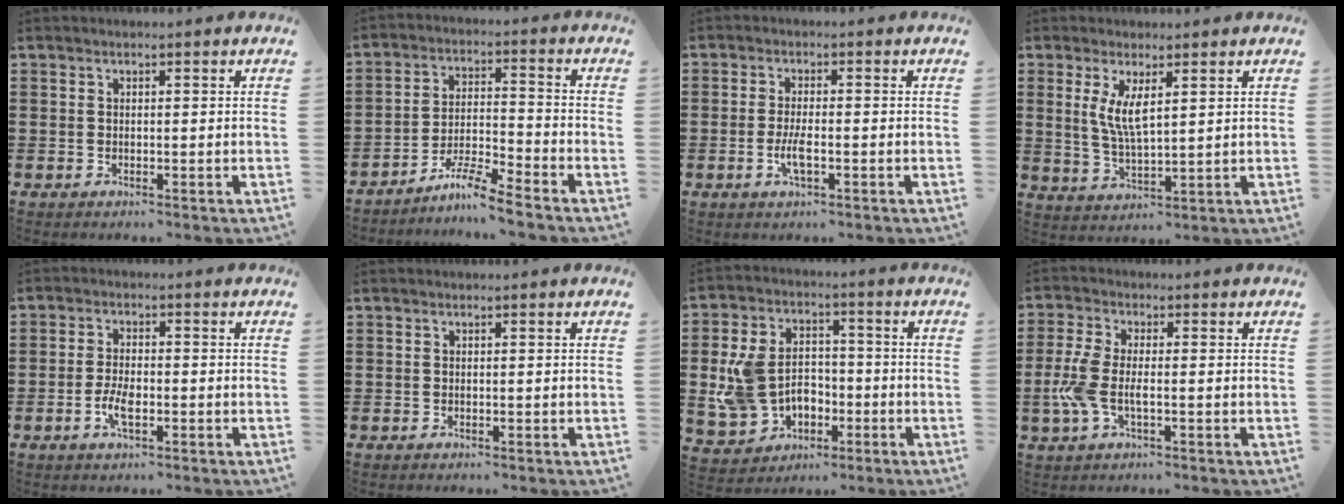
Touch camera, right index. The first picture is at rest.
{"total": 6.1, "force": [-5.5, -0.5, 2.7], "torque": [-0.068, -0.011, -0.110]}
{"total": 3.5, "force": [-1.1, 0.8, 3.2], "torque": [-0.070, -0.005, -0.023]}
{"total": 5.2, "force": [1.9, 1.3, 4.6], "torque": [-0.097, -0.001, 0.034]}
{"total": 4.0, "force": [-1.3, 1.4, 3.5], "torque": [-0.074, -0.001, -0.026]}
{"total": 0.0}
{"total": 9.0, "force": [-0.8, 7.0, 5.7], "torque": [-0.155, 0.015, -0.016]}
{"total": 5.3, "force": [-1.2, 2.2, 4.6], "torque": [-0.121, -0.009, -0.032]}